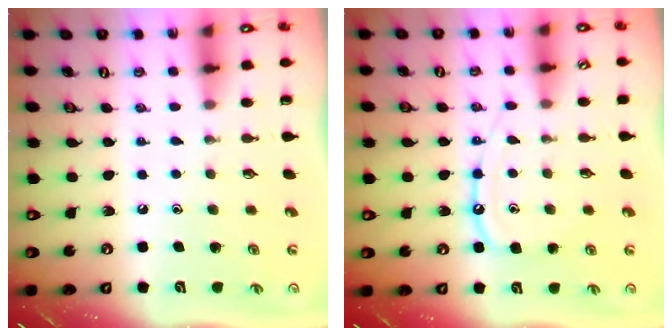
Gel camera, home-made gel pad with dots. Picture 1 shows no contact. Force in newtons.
{"total": 10.7, "press": 10.7, "slide": 1.0}